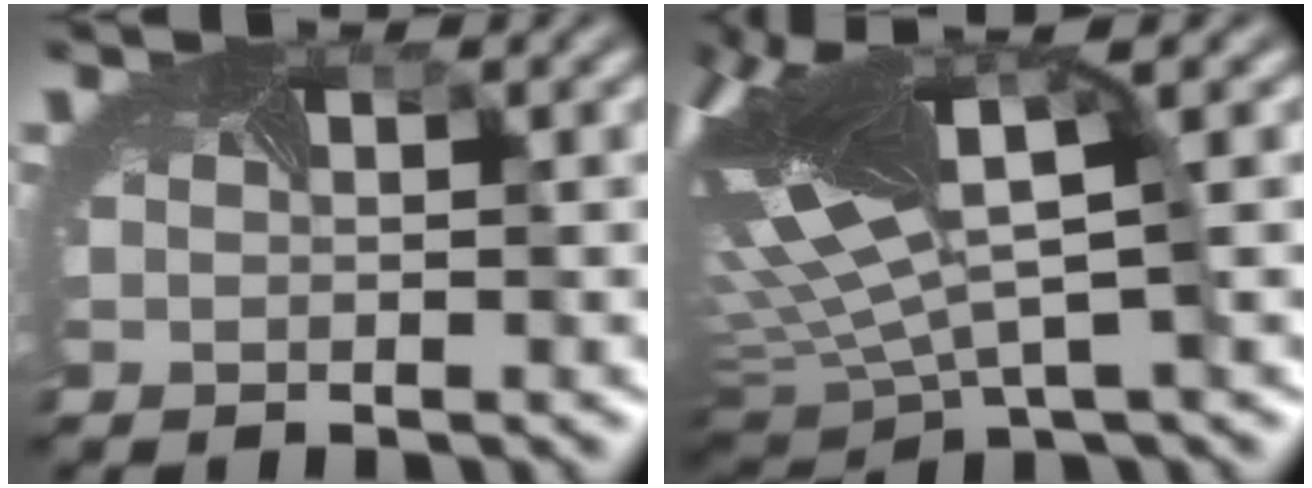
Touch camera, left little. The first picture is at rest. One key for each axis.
{"total": 12.4, "fx": 2.0, "fy": 5.0, "fz": 11.1, "tx": -0.264, "ty": -0.007, "tz": 0.032}